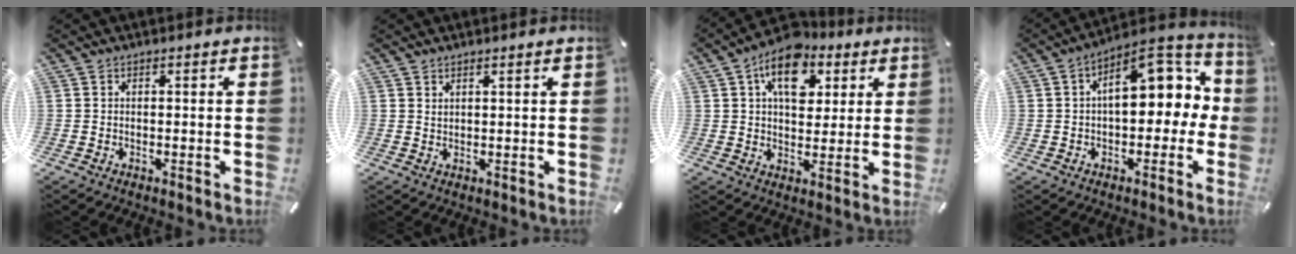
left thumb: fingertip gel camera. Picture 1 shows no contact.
{"total": 1.0, "force": [0.8, 0.0, 0.5], "torque": [-0.009, -0.002, 0.016]}
{"total": 13.4, "force": [5.5, 8.9, 8.3], "torque": [-0.121, -0.012, 0.096]}
{"total": 14.8, "force": [3.5, 8.1, 11.9], "torque": [-0.156, -0.021, 0.062]}